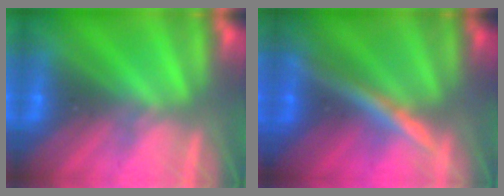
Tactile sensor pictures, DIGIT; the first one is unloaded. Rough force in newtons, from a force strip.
{"total": 2.5}